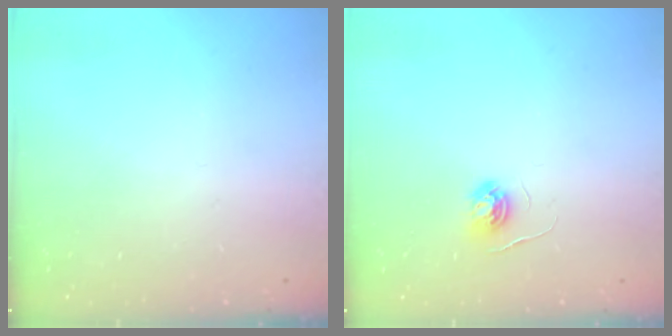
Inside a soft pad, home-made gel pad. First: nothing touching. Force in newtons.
{"total": 4.0, "press": 4.0, "slide": 0.5}